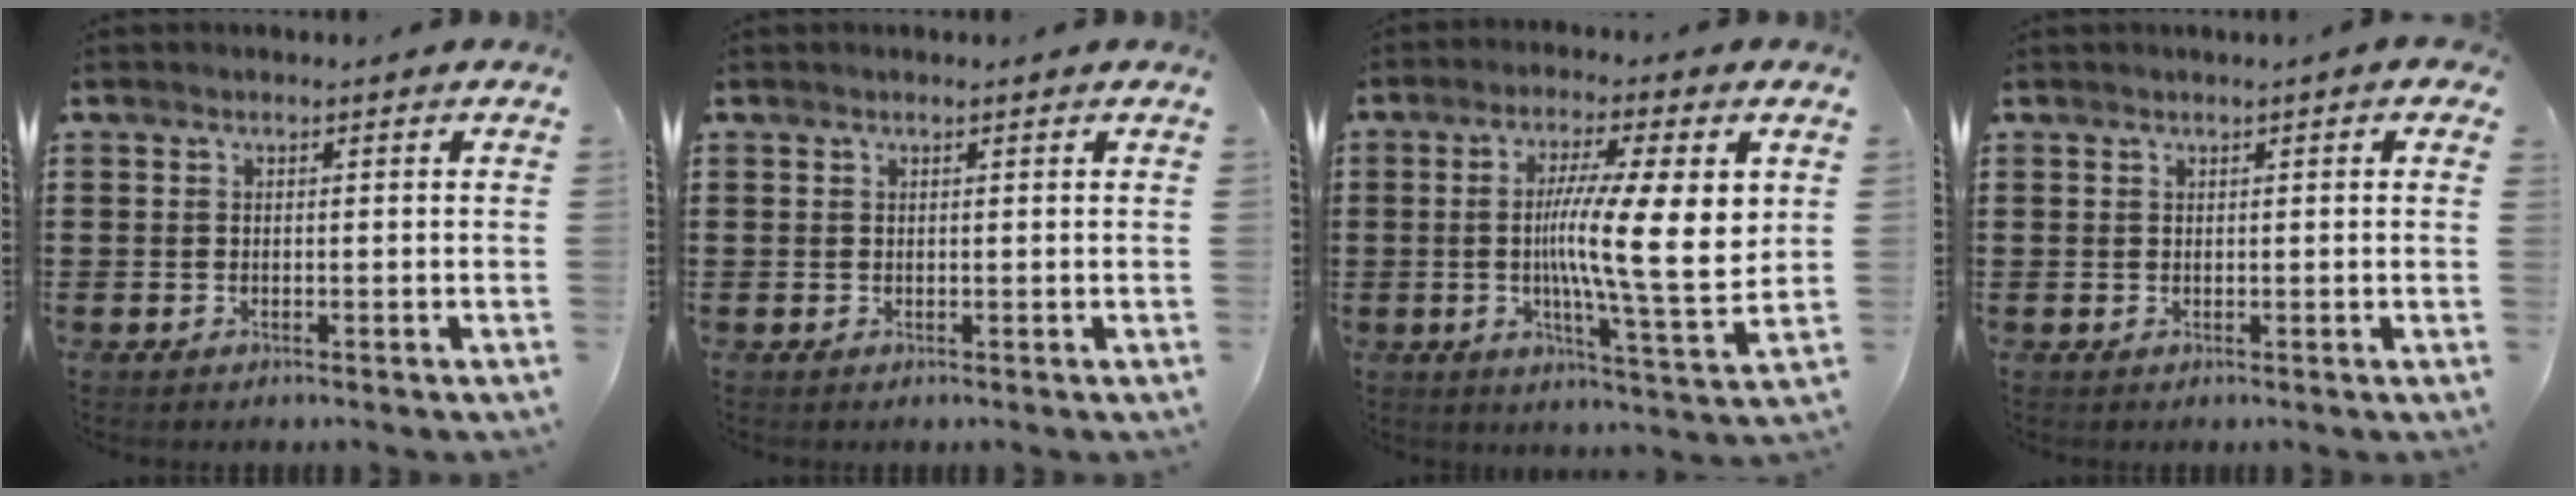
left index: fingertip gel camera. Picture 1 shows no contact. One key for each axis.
{"total": 0.0}
{"total": 13.2, "fx": 1.8, "fy": 2.1, "fz": 12.9, "tx": -0.208, "ty": -0.012, "tz": 0.026}
{"total": 0.8, "fx": 0.4, "fy": 0.0, "fz": 0.7, "tx": -0.013, "ty": 0.001, "tz": 0.008}